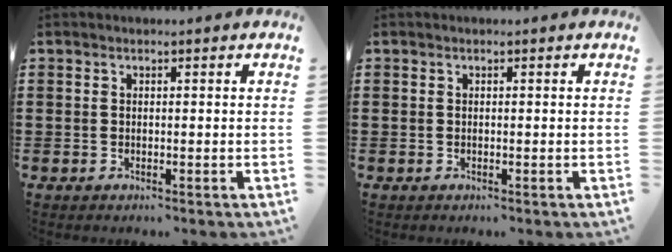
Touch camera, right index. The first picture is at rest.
{"total": 0.0}